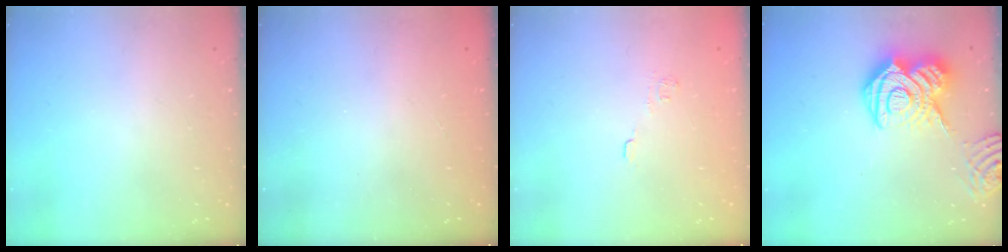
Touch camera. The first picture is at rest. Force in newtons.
{"total": 2.5, "press": 2.4, "slide": 0.8}
{"total": 6.9, "press": 6.8, "slide": 1.2}
{"total": 18.2, "press": 18.1, "slide": 2.0}